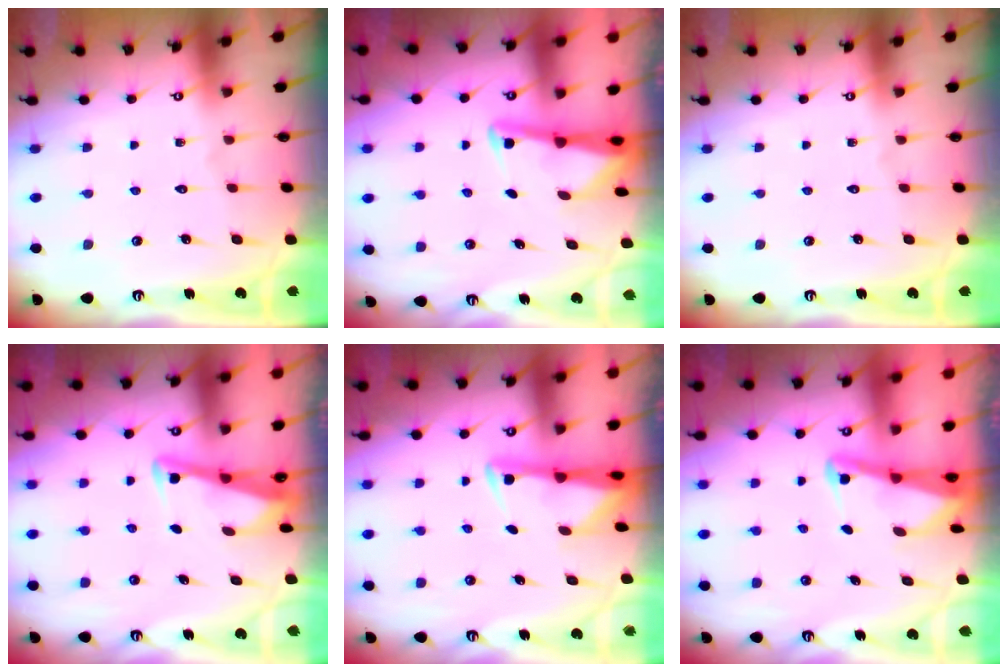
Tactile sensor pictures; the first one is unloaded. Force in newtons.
{"total": 3.0, "press": 3.0, "slide": 0.4}
{"total": 0.0}
{"total": 3.4, "press": 3.4, "slide": 0.3}
{"total": 3.0, "press": 2.9, "slide": 0.5}
{"total": 2.7, "press": 2.6, "slide": 0.6}